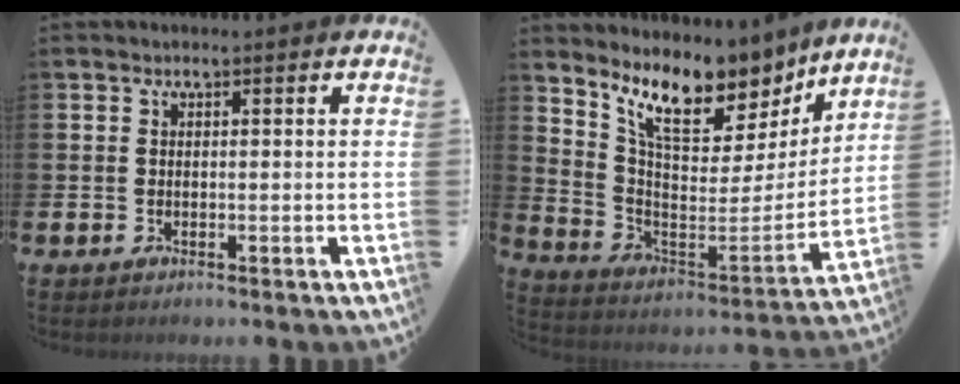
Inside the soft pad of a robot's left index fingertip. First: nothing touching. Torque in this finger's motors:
{"motor_torque": [1.15, -0.99, 1.05, 0.21]}